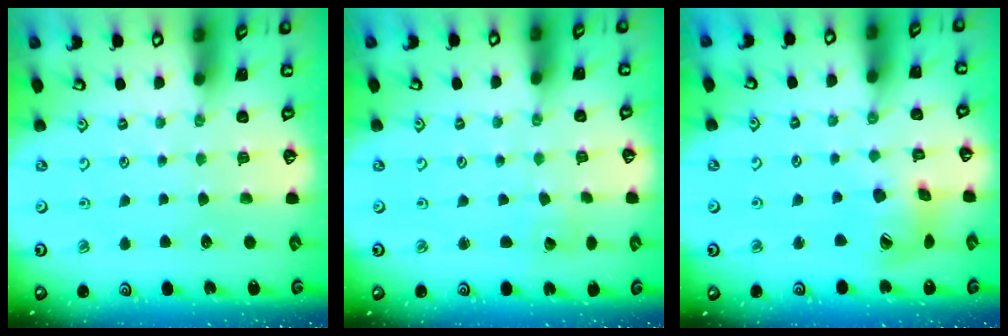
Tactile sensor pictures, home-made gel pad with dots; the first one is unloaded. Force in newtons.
{"total": 1.6, "press": 1.6, "slide": 0.2}
{"total": 12.0, "press": 12.0, "slide": 1.4}